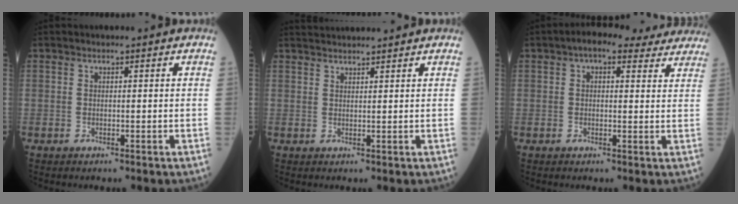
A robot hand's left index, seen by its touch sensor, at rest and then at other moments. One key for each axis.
{"total": 4.7, "fx": 4.5, "fy": -0.3, "fz": 1.2, "tx": -0.018, "ty": 0.032, "tz": 0.072}
{"total": 9.0, "fx": 7.2, "fy": 3.6, "fz": 4.1, "tx": -0.047, "ty": 0.034, "tz": 0.080}